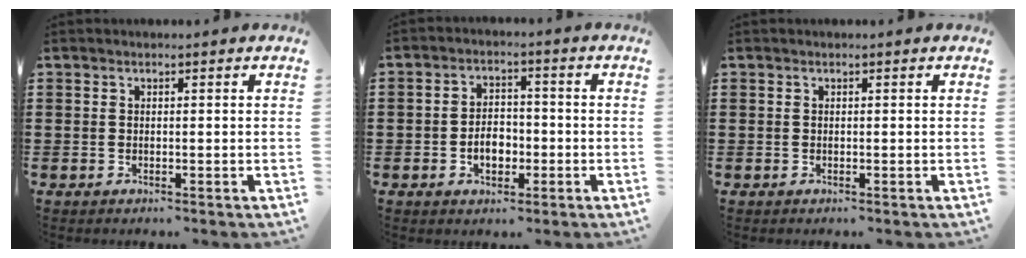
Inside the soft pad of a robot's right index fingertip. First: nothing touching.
{"total": 4.6, "force": [-1.4, 3.0, 3.1], "torque": [-0.045, 0.001, -0.029]}
{"total": 0.0}